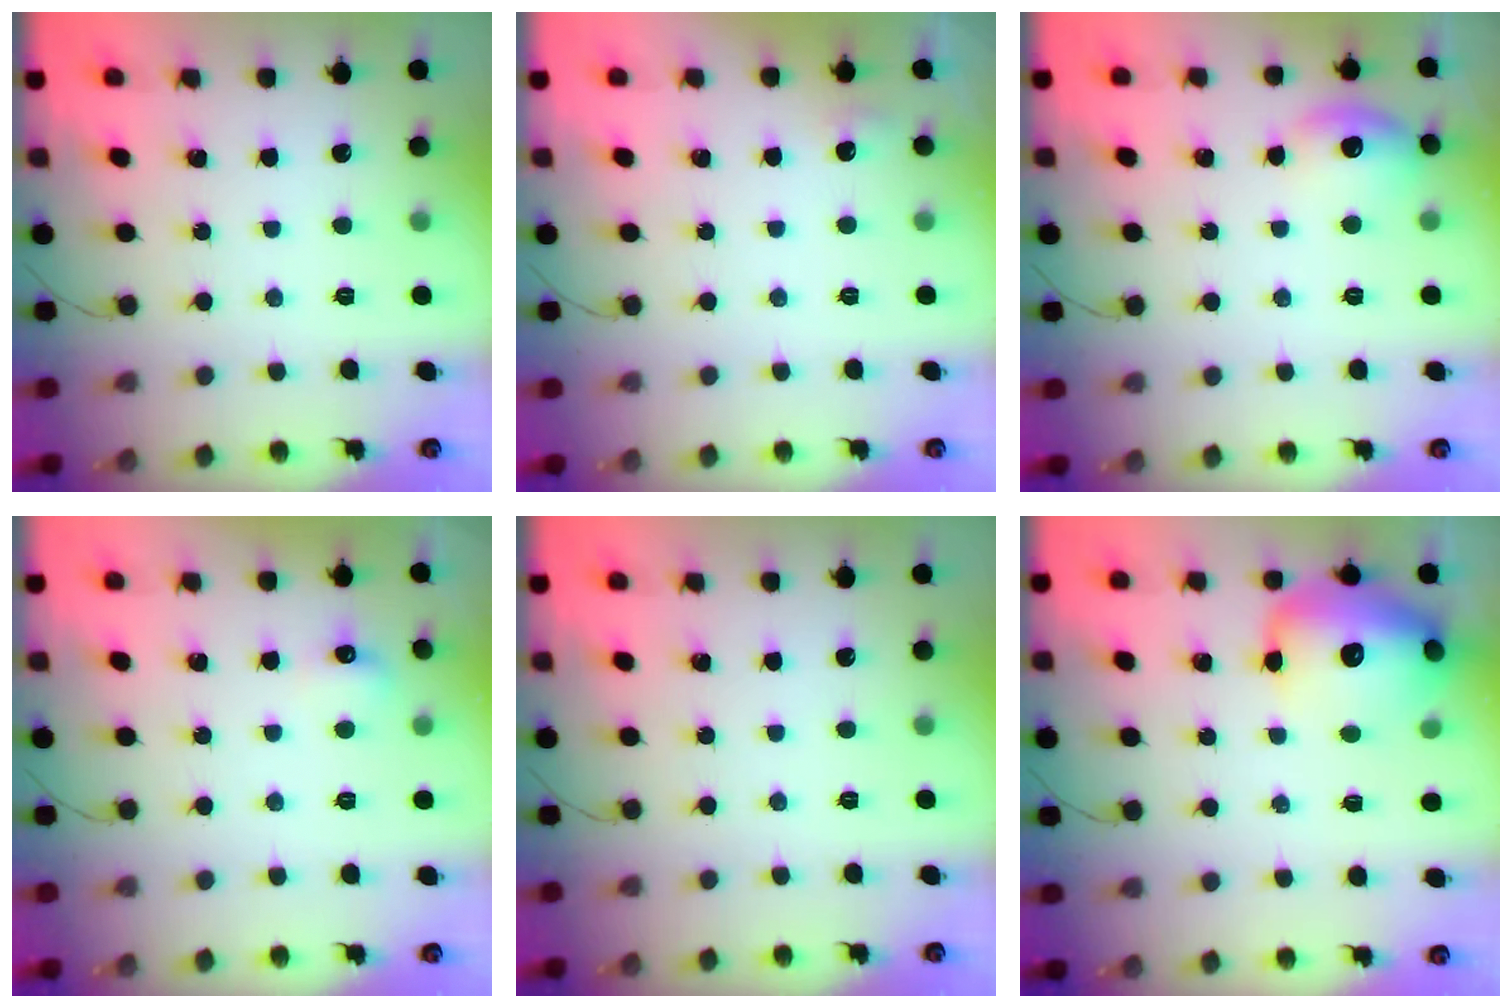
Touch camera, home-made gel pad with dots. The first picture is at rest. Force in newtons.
{"total": 3.8, "press": 3.6, "slide": 1.4}
{"total": 8.6, "press": 8.5, "slide": 1.3}
{"total": 5.3, "press": 5.1, "slide": 1.5}
{"total": 0.0}
{"total": 18.0, "press": 17.8, "slide": 2.6}